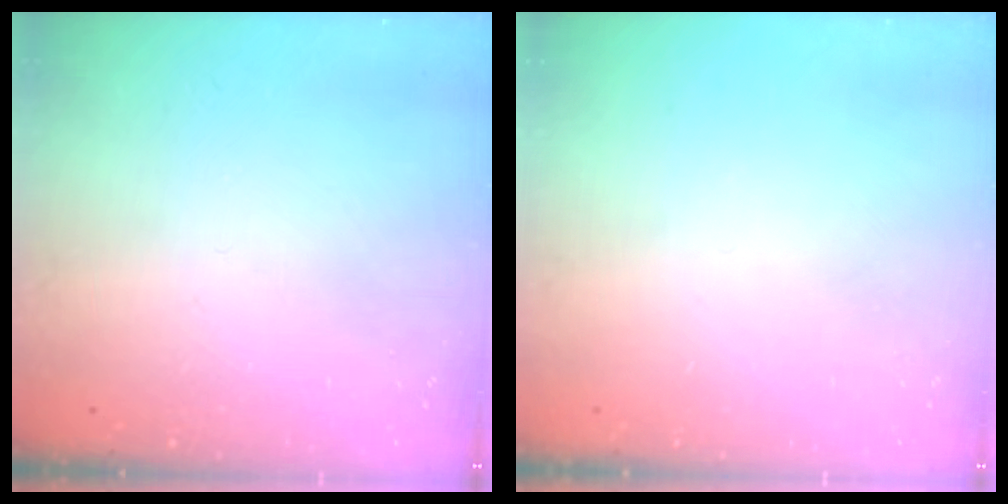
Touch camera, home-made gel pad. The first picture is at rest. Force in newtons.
{"total": 0.0}